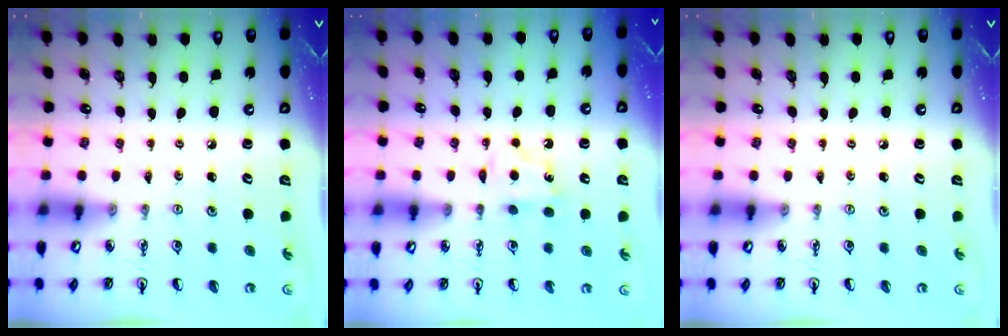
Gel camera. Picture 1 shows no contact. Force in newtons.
{"total": 5.5, "press": 5.4, "slide": 0.7}
{"total": 0.0}